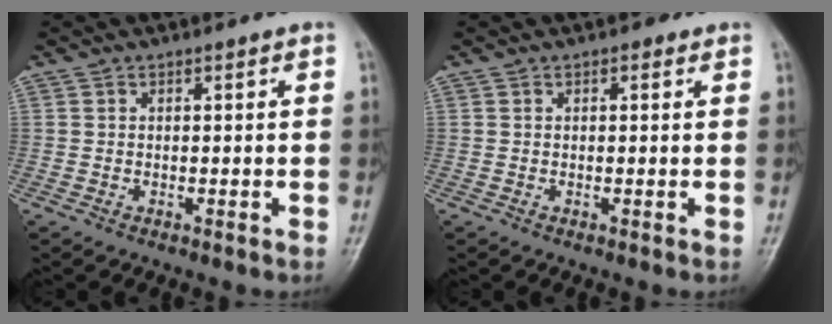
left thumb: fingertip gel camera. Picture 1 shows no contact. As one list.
[{"total": 1.4, "force": [0.7, 0.7, 1.0], "torque": [-0.009, 0.000, 0.005]}]